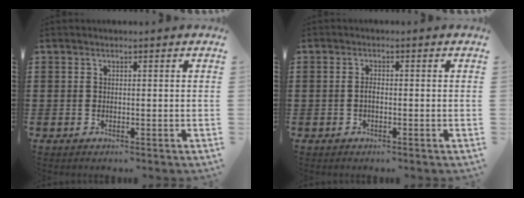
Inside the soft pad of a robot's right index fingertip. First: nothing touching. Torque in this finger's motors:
{"motor_torque": [1.60, 0.26, 0.17, 0.05]}